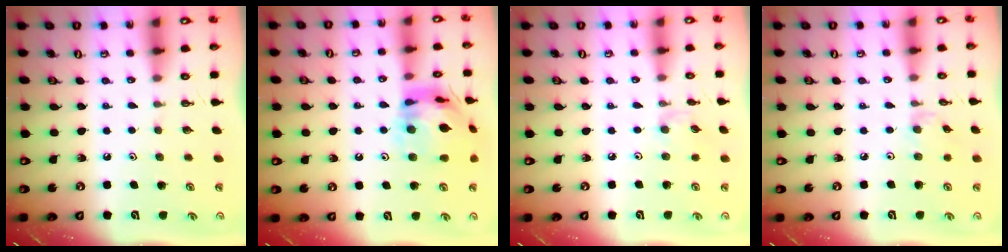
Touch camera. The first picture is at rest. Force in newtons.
{"total": 16.9, "press": 16.8, "slide": 1.7}
{"total": 2.7, "press": 2.7, "slide": 0.4}
{"total": 1.6, "press": 1.5, "slide": 0.4}